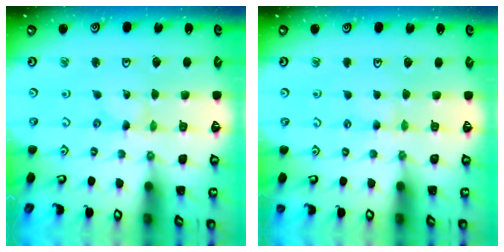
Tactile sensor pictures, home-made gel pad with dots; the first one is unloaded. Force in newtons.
{"total": 2.8, "press": 2.8, "slide": 0.3}